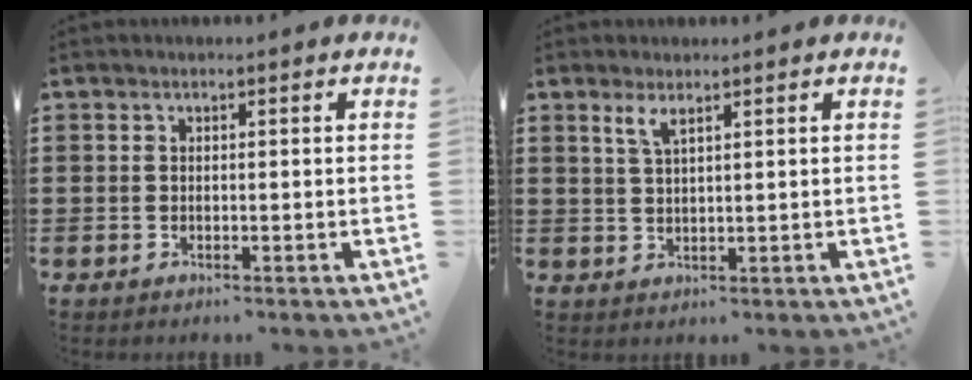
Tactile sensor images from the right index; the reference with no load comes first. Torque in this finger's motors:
{"motor_torque": [0.02, -0.02, 0.03, 0.08]}